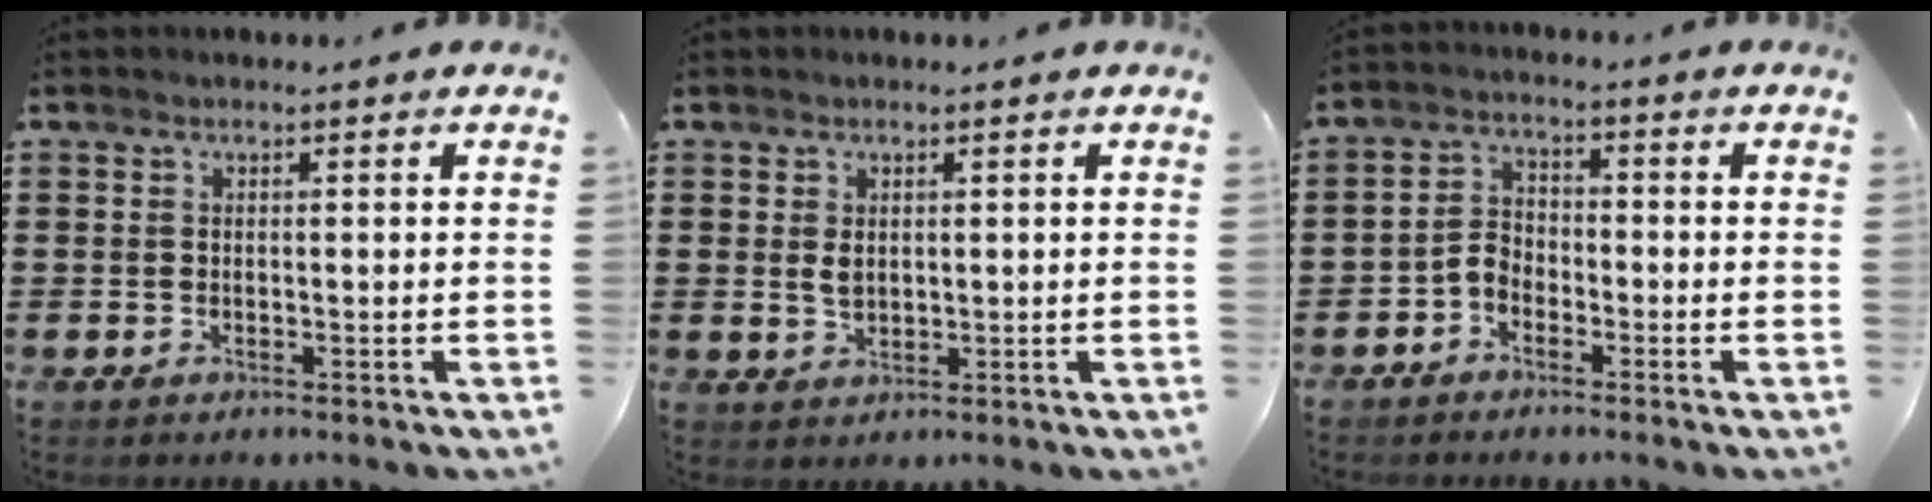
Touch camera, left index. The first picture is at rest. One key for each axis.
{"total": 2.1, "fx": 0.6, "fy": 1.2, "fz": 1.6, "tx": -0.034, "ty": 0.004, "tz": 0.011}
{"total": 3.1, "fx": -2.1, "fy": 1.8, "fz": 1.4, "tx": -0.045, "ty": 0.003, "tz": -0.048}